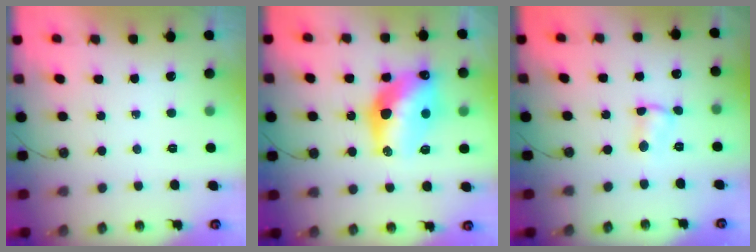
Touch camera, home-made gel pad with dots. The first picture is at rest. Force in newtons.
{"total": 16.5, "press": 16.4, "slide": 1.3}
{"total": 1.9, "press": 1.9, "slide": 0.4}